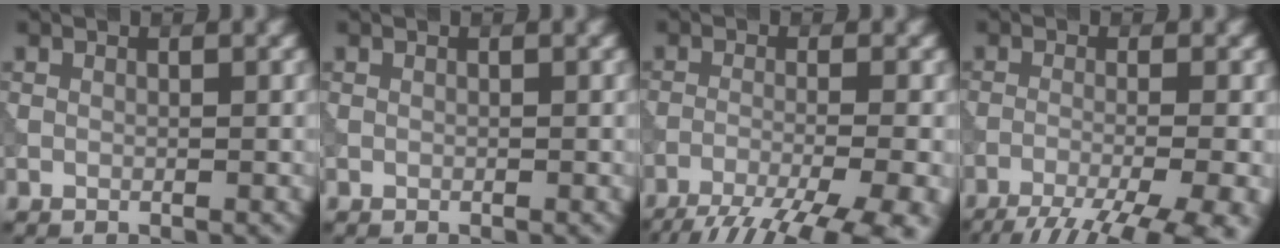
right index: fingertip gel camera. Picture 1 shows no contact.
{"total": 0.0}
{"total": 12.1, "force": [-9.2, 2.9, 7.3], "torque": [-0.111, -0.034, -0.121]}
{"total": 11.0, "force": [-7.8, 3.1, 7.2], "torque": [-0.093, -0.028, -0.094]}